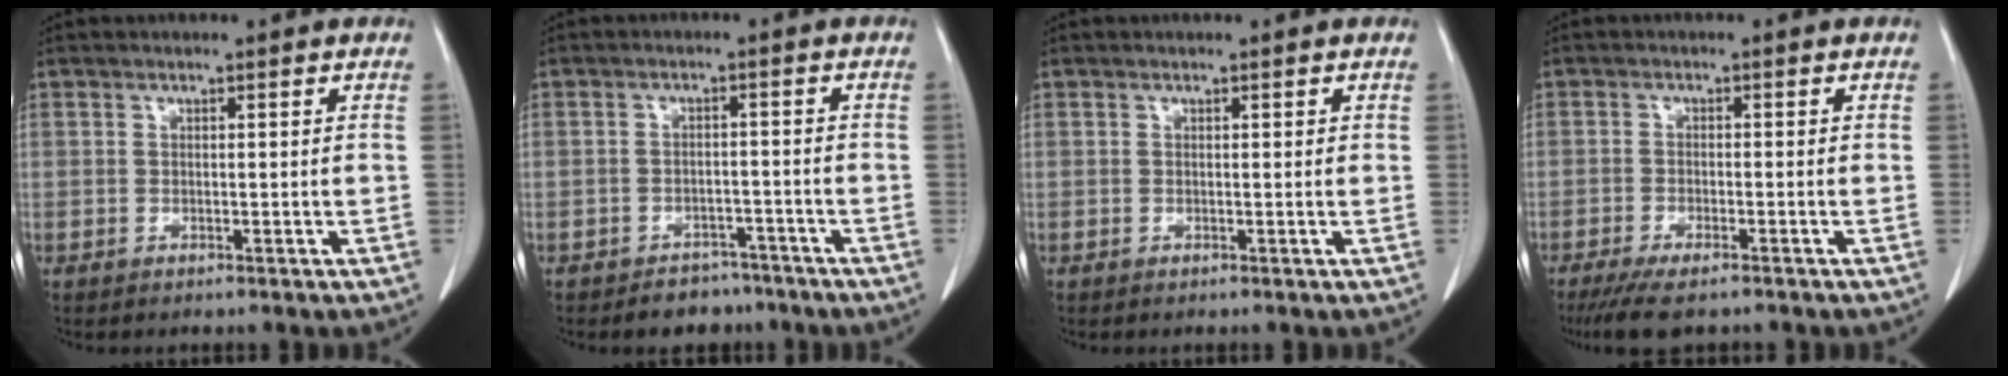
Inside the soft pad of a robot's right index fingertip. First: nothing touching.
{"total": 4.4, "force": [-3.6, 2.6, 0.4], "torque": [0.001, 0.010, -0.048]}
{"total": 0.0}
{"total": 6.8, "force": [-5.3, 1.3, 4.0], "torque": [-0.064, -0.015, -0.087]}